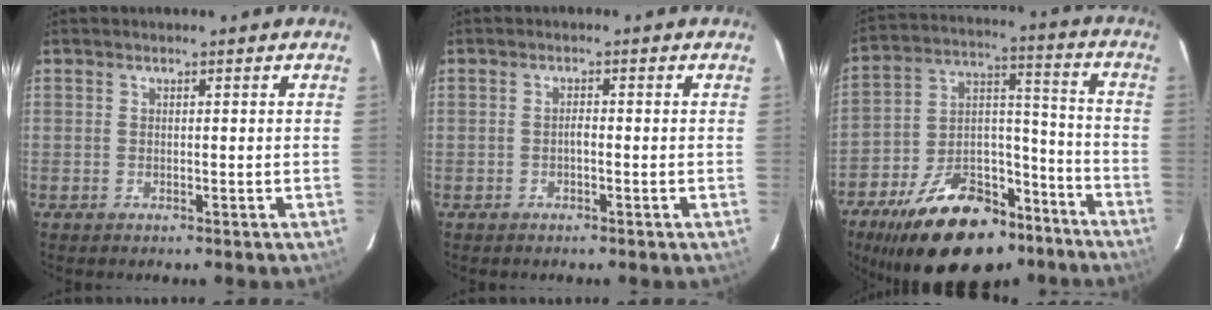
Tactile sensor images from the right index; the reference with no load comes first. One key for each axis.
{"total": 1.0, "fx": -0.5, "fy": 0.3, "fz": 0.8, "tx": -0.014, "ty": 0.006, "tz": -0.011}
{"total": 23.1, "fx": -15.8, "fy": 12.0, "fz": 12.0, "tx": -0.228, "ty": 0.046, "tz": -0.230}